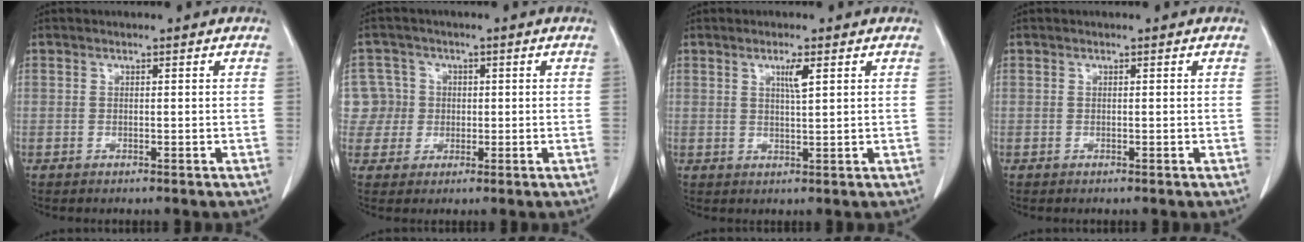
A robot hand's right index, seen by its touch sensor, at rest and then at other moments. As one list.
[{"total": 5.9, "force": [0.6, 5.9, -0.2], "torque": [0.012, 0.024, 0.016]}, {"total": 2.8, "force": [1.4, 0.1, 2.5], "torque": [-0.045, -0.003, 0.024]}, {"total": 0.0}]